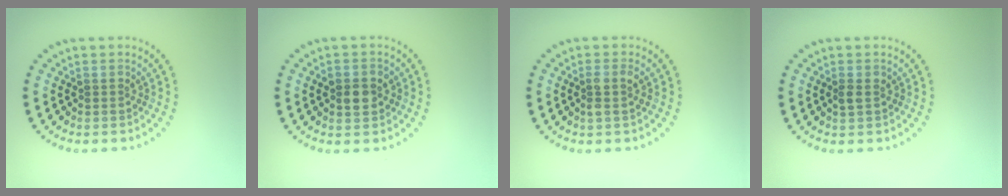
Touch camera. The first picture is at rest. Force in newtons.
{"total": 2.5, "press": 2.5, "slide": 0.2}
{"total": 1.6, "press": 1.5, "slide": 0.6}
{"total": 0.9, "press": 0.9, "slide": 0.1}